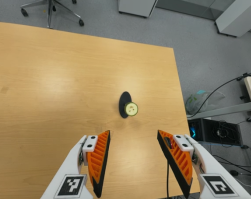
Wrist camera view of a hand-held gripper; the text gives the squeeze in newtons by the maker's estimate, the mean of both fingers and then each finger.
{"total": 0.0}